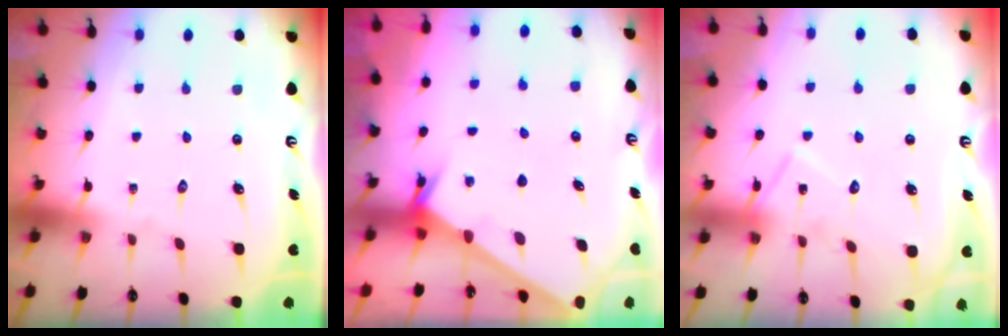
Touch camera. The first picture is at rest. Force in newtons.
{"total": 2.5, "press": 2.5, "slide": 0.2}
{"total": 12.3, "press": 12.3, "slide": 0.7}